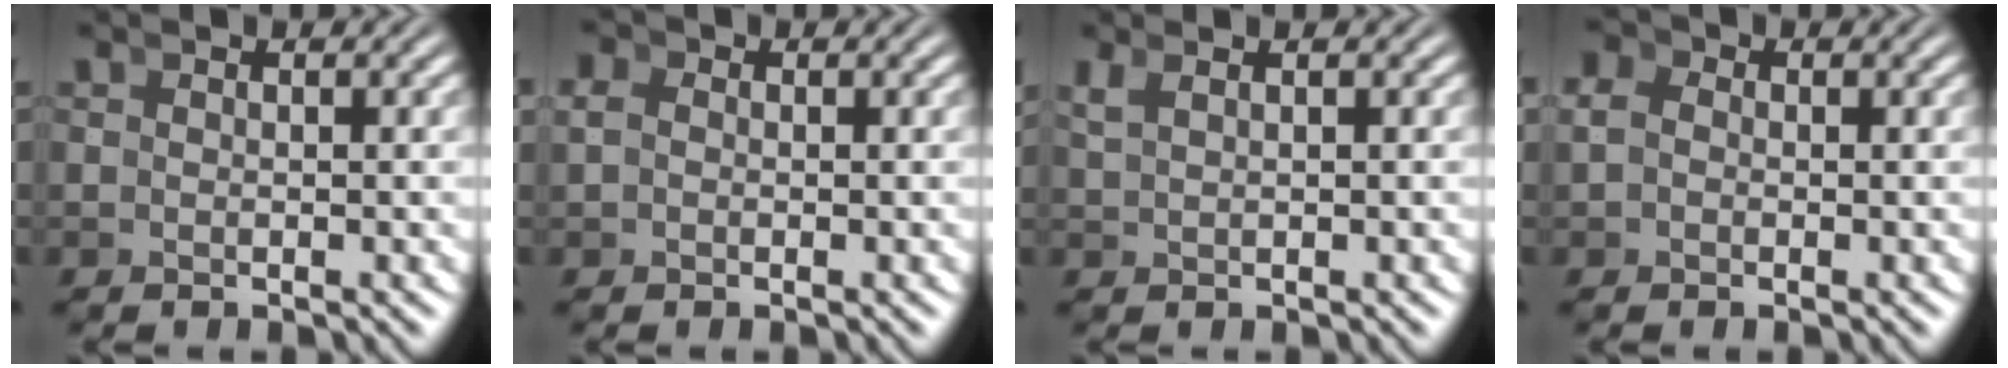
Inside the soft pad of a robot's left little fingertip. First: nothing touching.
{"total": 1.1, "force": [0.2, 0.9, 0.6], "torque": [-0.018, -0.005, 0.007]}
{"total": 1.1, "force": [0.8, -0.4, 0.6], "torque": [-0.006, 0.006, 0.023]}
{"total": 2.1, "force": [0.3, 1.8, 0.9], "torque": [-0.023, -0.001, 0.002]}